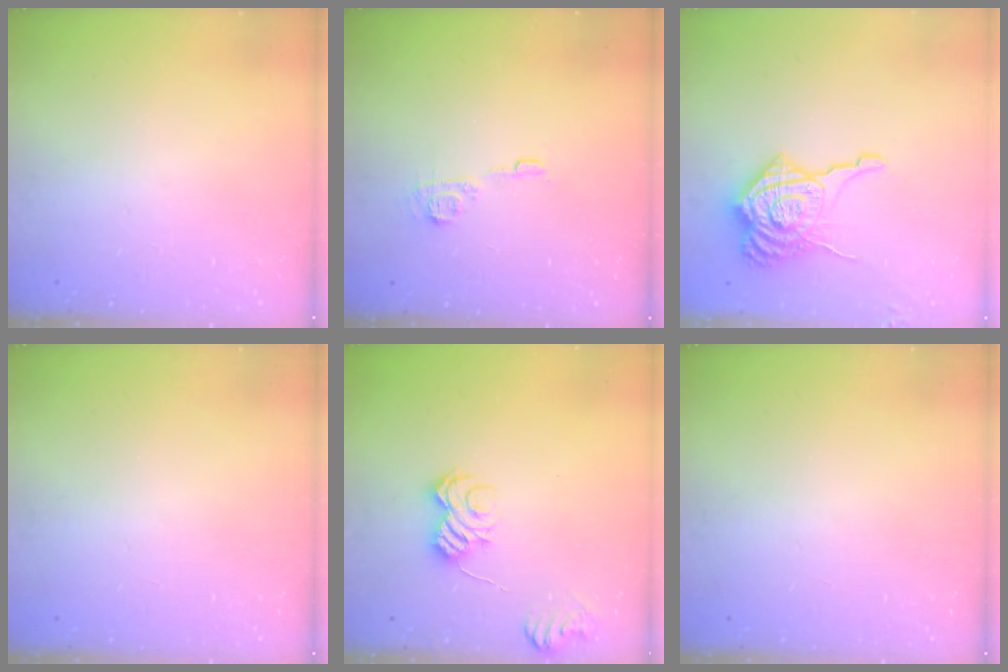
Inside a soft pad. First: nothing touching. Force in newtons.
{"total": 5.9, "press": 5.9, "slide": 0.1}
{"total": 14.8, "press": 14.7, "slide": 1.5}
{"total": 0.0}
{"total": 8.2, "press": 8.2, "slide": 0.8}
{"total": 0.0}